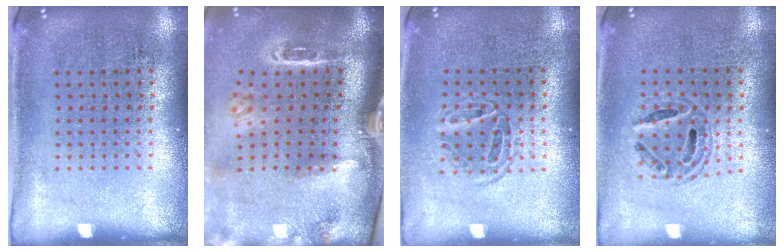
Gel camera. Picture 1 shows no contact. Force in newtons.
{"total": 3.1, "press": 2.1, "slide": 2.3}
{"total": 1.2, "press": 1.0, "slide": 0.6}
{"total": 0.7, "press": 0.7, "slide": 0.2}